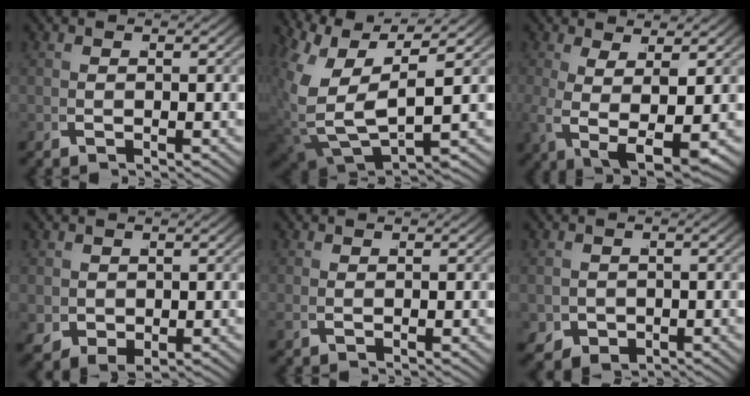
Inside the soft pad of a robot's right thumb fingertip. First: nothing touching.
{"total": 12.8, "force": [0.9, 8.7, 9.4], "torque": [-0.235, -0.062, 0.049]}
{"total": 7.4, "force": [-0.4, 3.6, 6.5], "torque": [-0.146, -0.039, 0.022]}
{"total": 3.4, "force": [0.0, 2.8, 1.9], "torque": [-0.047, -0.028, 0.027]}
{"total": 0.7, "force": [0.7, -0.1, 0.2], "torque": [-0.006, 0.001, 0.016]}
{"total": 4.9, "force": [-1.7, 4.0, 2.3], "torque": [-0.052, -0.038, -0.005]}